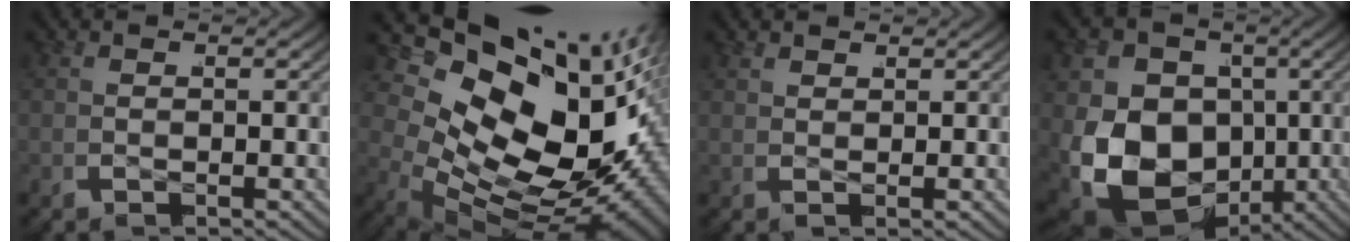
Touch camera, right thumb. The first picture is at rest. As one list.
[{"total": 22.3, "force": [0.0, 14.9, 16.6], "torque": [-0.279, -0.014, 0.002]}, {"total": 1.3, "force": [1.3, -0.1, 0.0], "torque": [0.008, 0.004, 0.023]}, {"total": 20.8, "force": [-3.1, 16.2, 12.6], "torque": [-0.271, -0.065, -0.035]}]